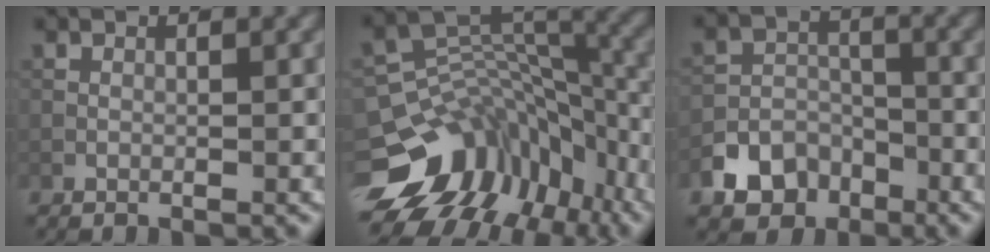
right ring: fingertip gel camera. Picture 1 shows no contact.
{"total": 12.1, "force": [-6.5, 8.4, 5.9], "torque": [-0.115, 0.027, -0.098]}
{"total": 5.8, "force": [-3.7, 4.1, 1.5], "torque": [-0.010, -0.004, -0.066]}